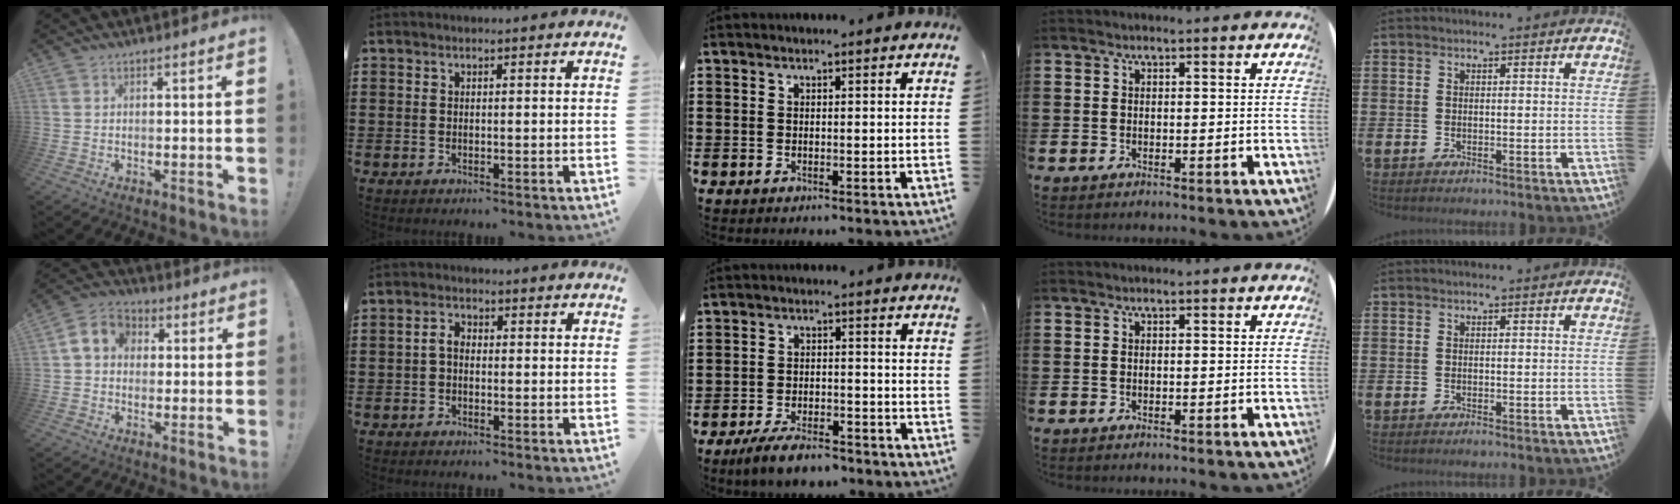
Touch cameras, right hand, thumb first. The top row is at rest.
{"thumb": {"total": 7.3, "force": [1.0, 6.2, 3.8], "torque": [-0.056, 0.009, 0.023]}, "index": {"total": 2.2, "force": [-0.4, 1.3, 1.7], "torque": [-0.042, 0.002, -0.012]}, "middle": {"total": 5.0, "force": [-4.4, 1.2, 2.1], "torque": [-0.047, 0.002, -0.087]}}